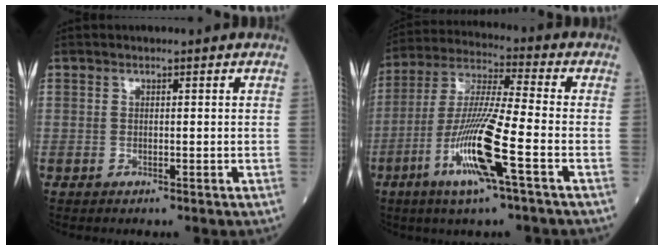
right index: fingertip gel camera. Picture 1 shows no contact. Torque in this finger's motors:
{"motor_torque": [1.82, -0.32, 0.41, 0.21]}